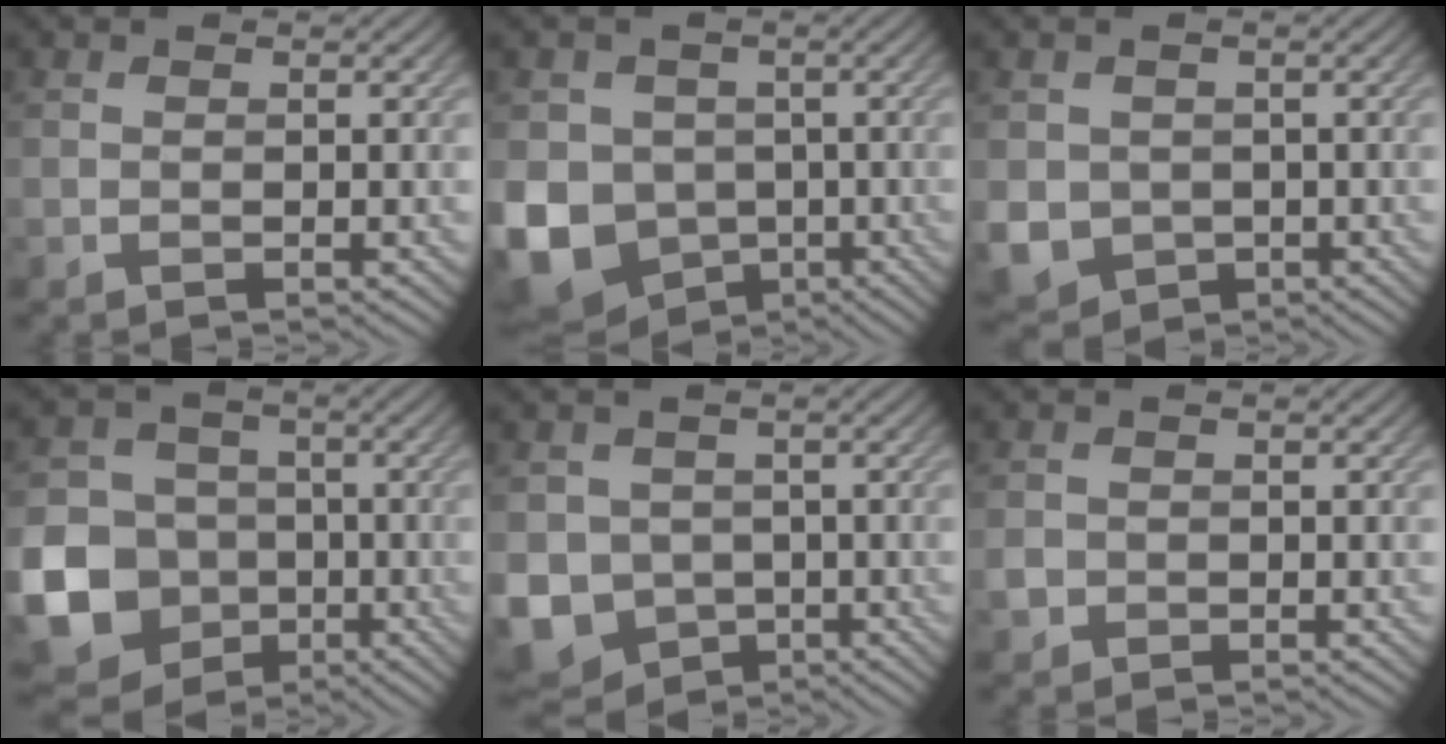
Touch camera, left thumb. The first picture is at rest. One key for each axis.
{"total": 12.1, "fx": -3.2, "fy": 10.2, "fz": 5.7, "tx": -0.164, "ty": -0.038, "tz": -0.070}
{"total": 5.4, "fx": -0.8, "fy": 4.9, "fz": 2.2, "tx": -0.070, "ty": -0.032, "tz": -0.014}
{"total": 18.7, "fx": -6.6, "fy": 16.5, "fz": 5.7, "tx": -0.192, "ty": -0.058, "tz": -0.129}
{"total": 8.3, "fx": -2.0, "fy": 7.2, "fz": 3.5, "tx": -0.099, "ty": -0.032, "tz": -0.046}
{"total": 1.6, "fx": -0.7, "fy": 1.4, "fz": 0.4, "tx": -0.009, "ty": -0.006, "tz": -0.016}